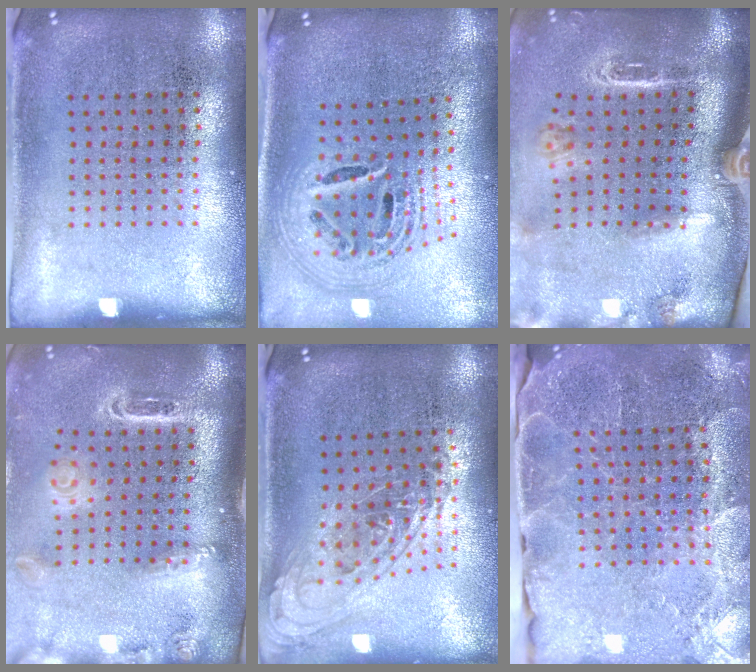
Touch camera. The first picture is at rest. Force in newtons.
{"total": 2.7, "press": 1.9, "slide": 1.9}
{"total": 3.1, "press": 2.0, "slide": 2.3}
{"total": 2.8, "press": 1.9, "slide": 2.0}
{"total": 1.1, "press": 1.0, "slide": 0.4}
{"total": 3.1, "press": 3.1, "slide": 0.3}